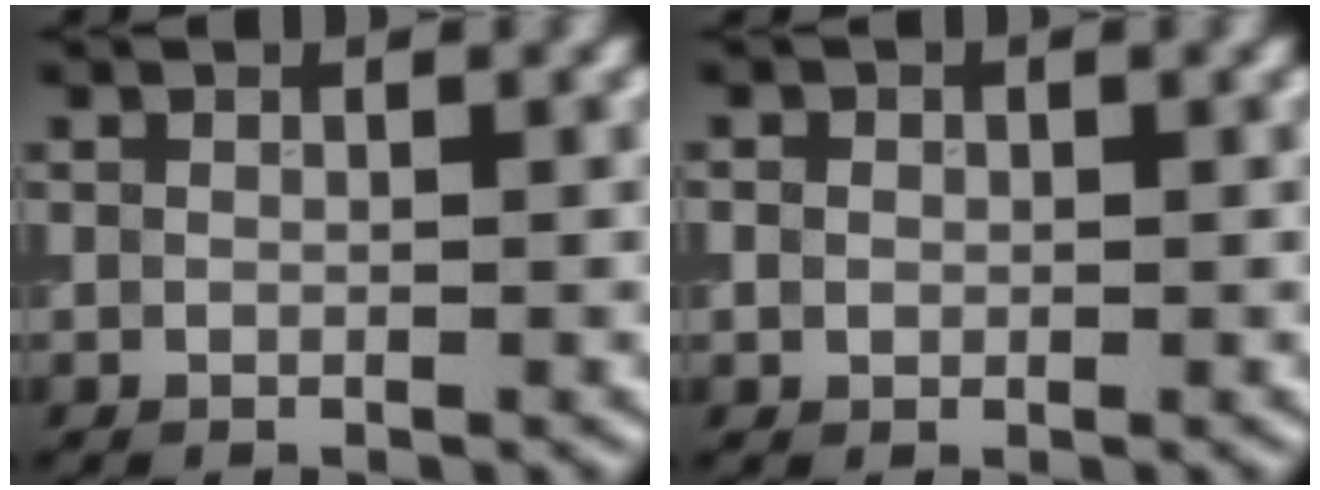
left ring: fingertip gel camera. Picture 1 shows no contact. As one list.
[{"total": 1.2, "force": [0.1, 1.1, 0.4], "torque": [-0.003, -0.001, -0.001]}]